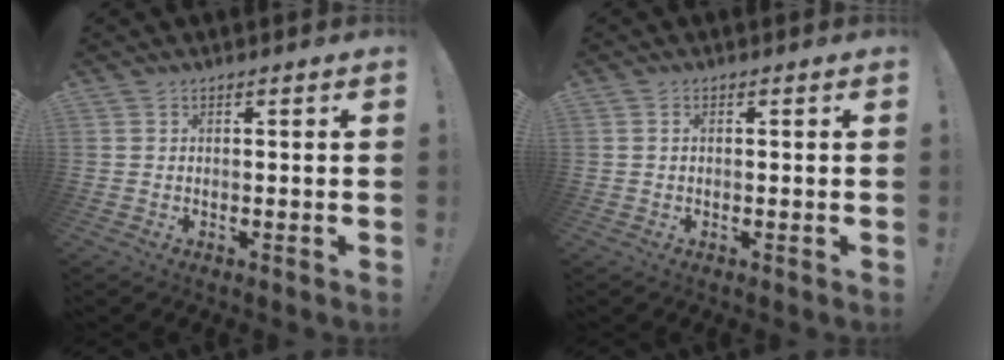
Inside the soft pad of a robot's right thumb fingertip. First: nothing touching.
{"total": 0.9, "force": [0.1, 0.5, 0.7], "torque": [-0.021, 0.007, 0.002]}